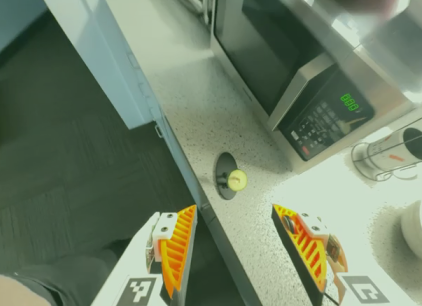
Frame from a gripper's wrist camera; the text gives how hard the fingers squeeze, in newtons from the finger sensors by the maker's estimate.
{"total": 0.0}